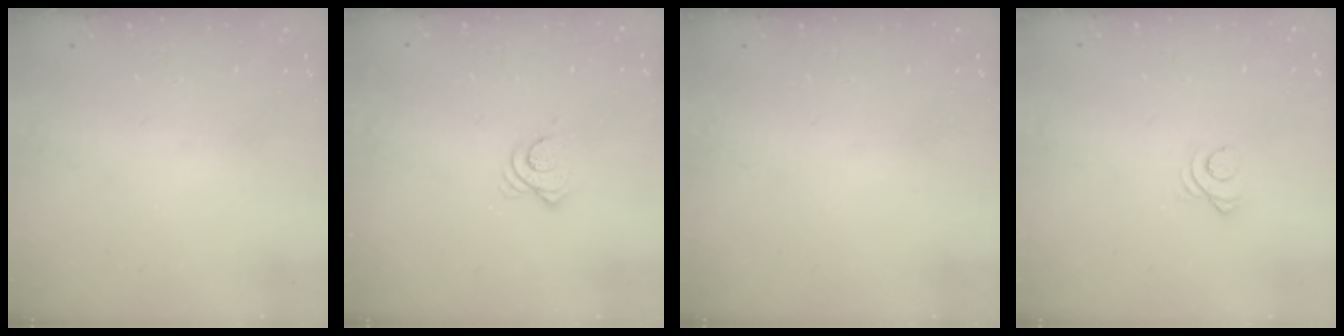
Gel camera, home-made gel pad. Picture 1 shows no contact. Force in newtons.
{"total": 5.4, "press": 5.4, "slide": 0.6}
{"total": 0.0}
{"total": 2.5, "press": 2.5, "slide": 0.2}